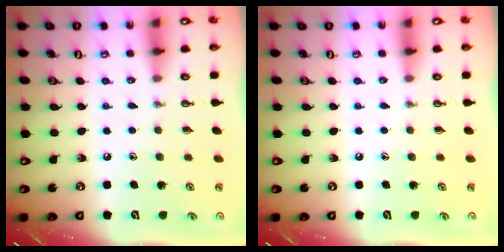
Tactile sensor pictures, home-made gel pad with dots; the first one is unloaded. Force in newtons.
{"total": 0.0}